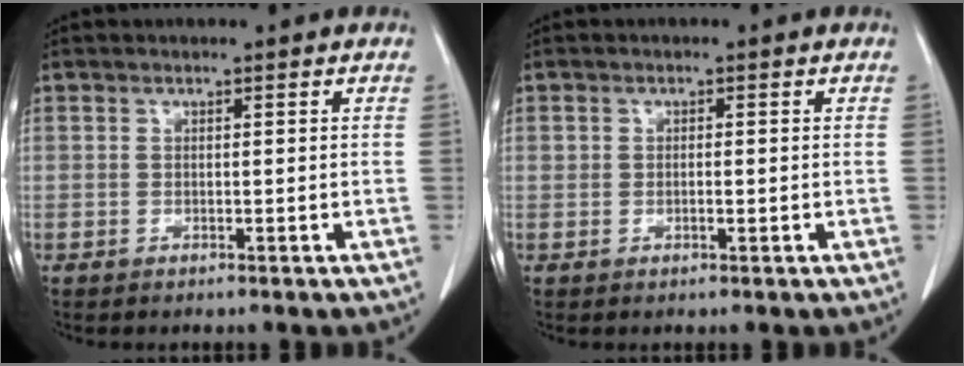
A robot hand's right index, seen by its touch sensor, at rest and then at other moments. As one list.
[{"total": 0.9, "force": [-0.1, 0.5, 0.8], "torque": [-0.016, 0.005, 0.002]}]